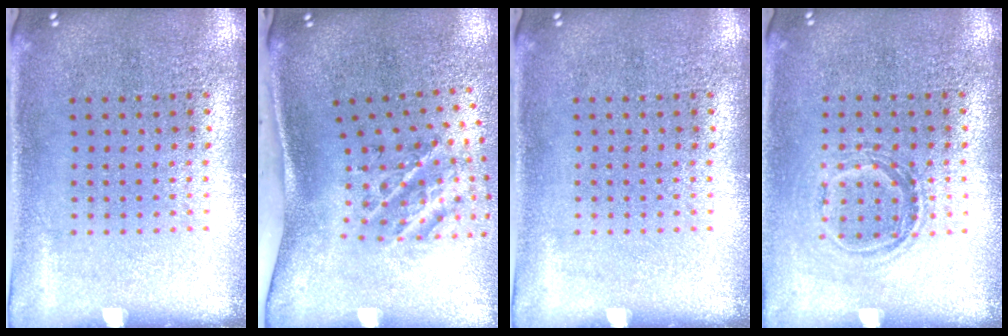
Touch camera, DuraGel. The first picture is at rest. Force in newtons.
{"total": 2.3, "press": 1.4, "slide": 1.8}
{"total": 0.0}
{"total": 1.1, "press": 0.9, "slide": 0.6}